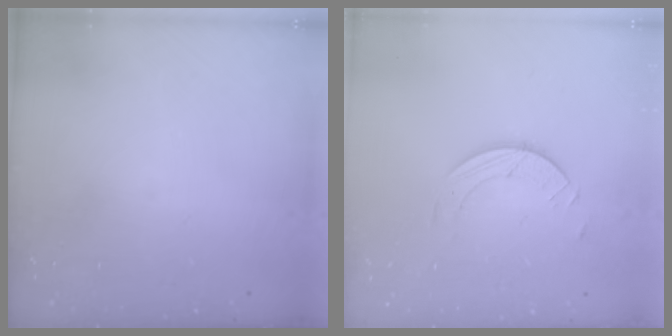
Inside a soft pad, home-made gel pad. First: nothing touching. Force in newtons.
{"total": 3.4, "press": 3.4, "slide": 0.3}